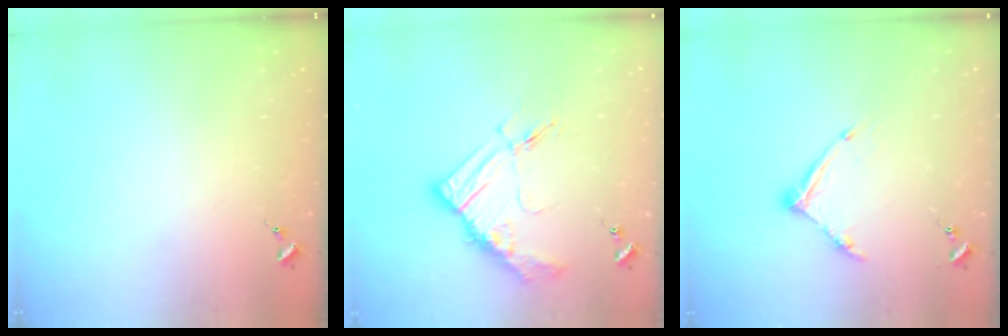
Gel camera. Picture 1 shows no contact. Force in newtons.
{"total": 12.4, "press": 12.4, "slide": 0.9}
{"total": 10.0, "press": 9.9, "slide": 0.7}